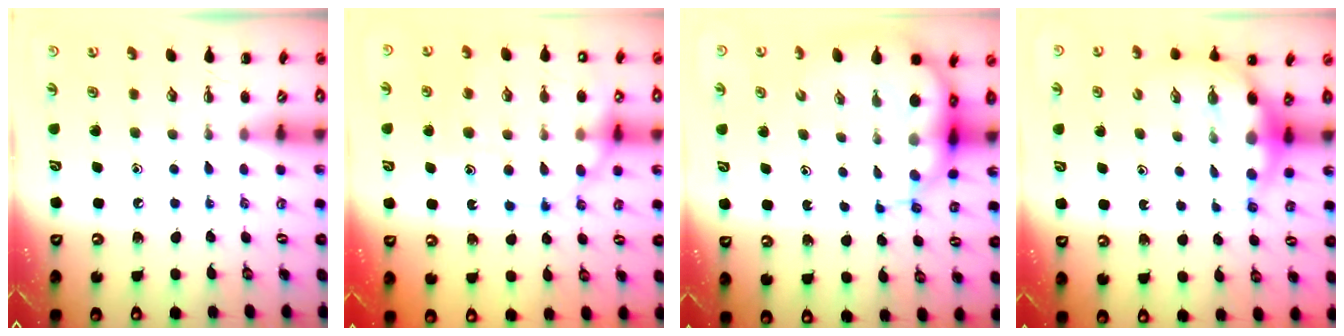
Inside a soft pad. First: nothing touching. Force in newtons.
{"total": 17.1, "press": 17.0, "slide": 2.2}
{"total": 9.3, "press": 8.9, "slide": 2.8}
{"total": 6.9, "press": 6.7, "slide": 1.6}